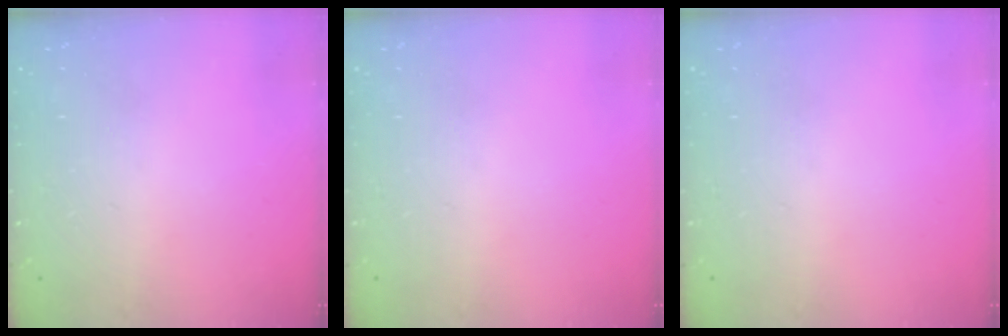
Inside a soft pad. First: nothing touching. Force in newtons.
{"total": 0.0}
{"total": 0.0}